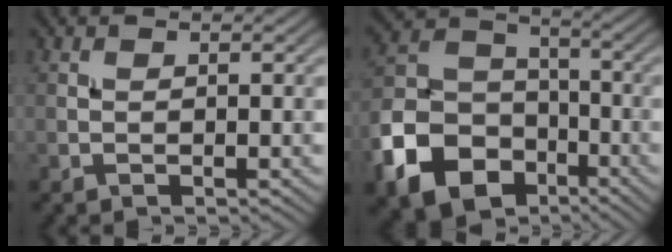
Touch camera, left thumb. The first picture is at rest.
{"total": 14.5, "force": [-7.1, 10.3, 7.3], "torque": [-0.208, -0.036, -0.142]}